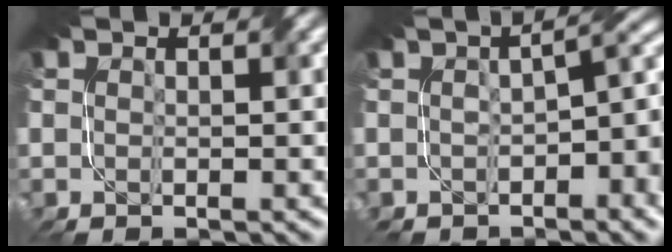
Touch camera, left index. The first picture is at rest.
{"total": 6.5, "force": [-1.2, 2.7, 5.8], "torque": [-0.067, 0.004, -0.001]}